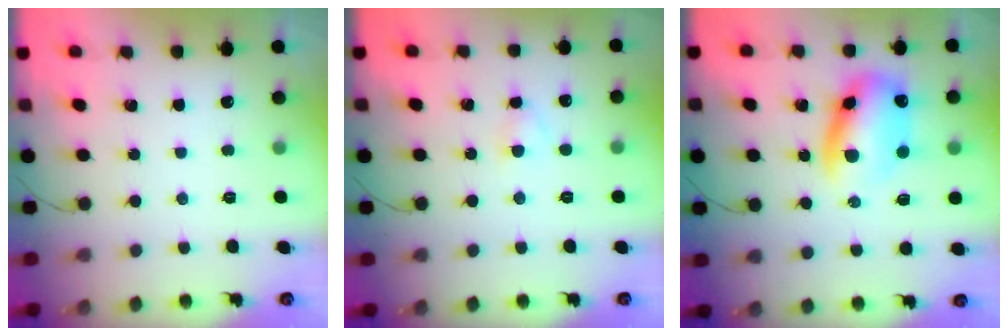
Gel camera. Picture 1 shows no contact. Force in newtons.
{"total": 2.3, "press": 2.1, "slide": 1.0}
{"total": 11.7, "press": 11.3, "slide": 3.0}